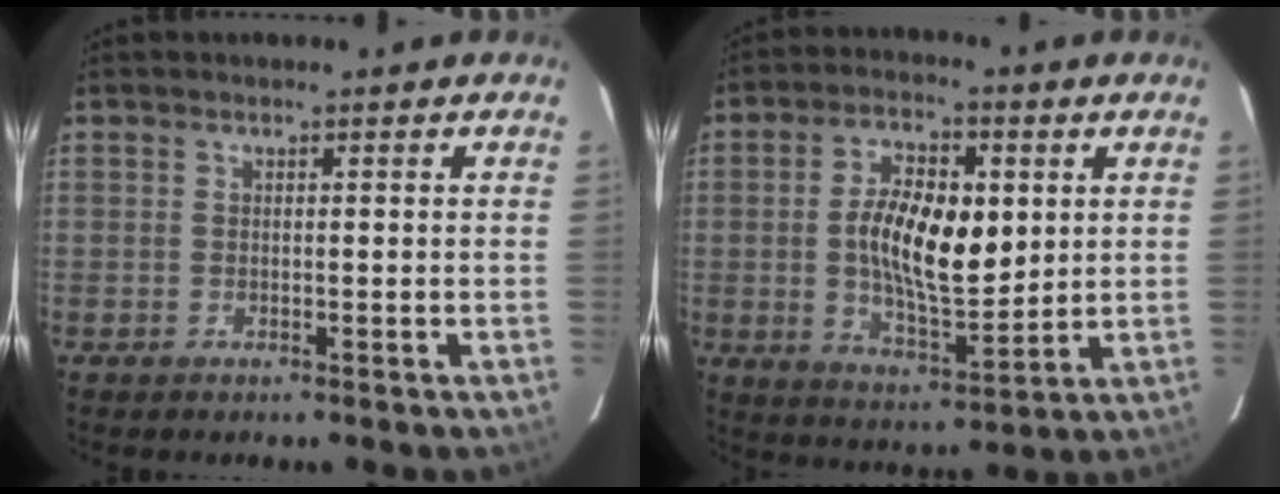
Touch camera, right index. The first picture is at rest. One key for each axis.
{"total": 13.2, "fx": 1.6, "fy": 6.1, "fz": 11.6, "tx": -0.209, "ty": 0.003, "tz": 0.031}